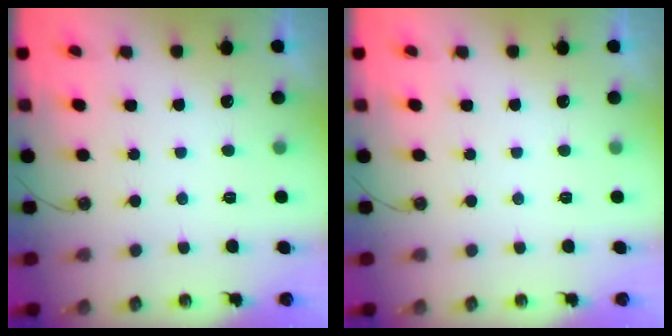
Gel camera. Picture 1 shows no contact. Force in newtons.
{"total": 0.0}